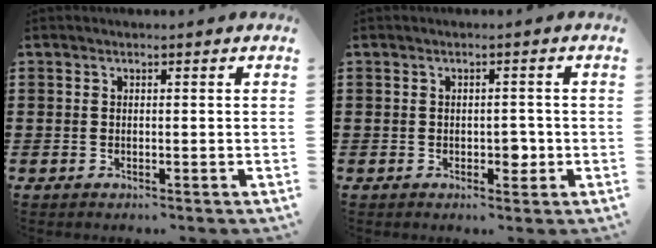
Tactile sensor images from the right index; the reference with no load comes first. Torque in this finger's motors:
{"motor_torque": [1.03, 0.31, 0.03, 0.01]}